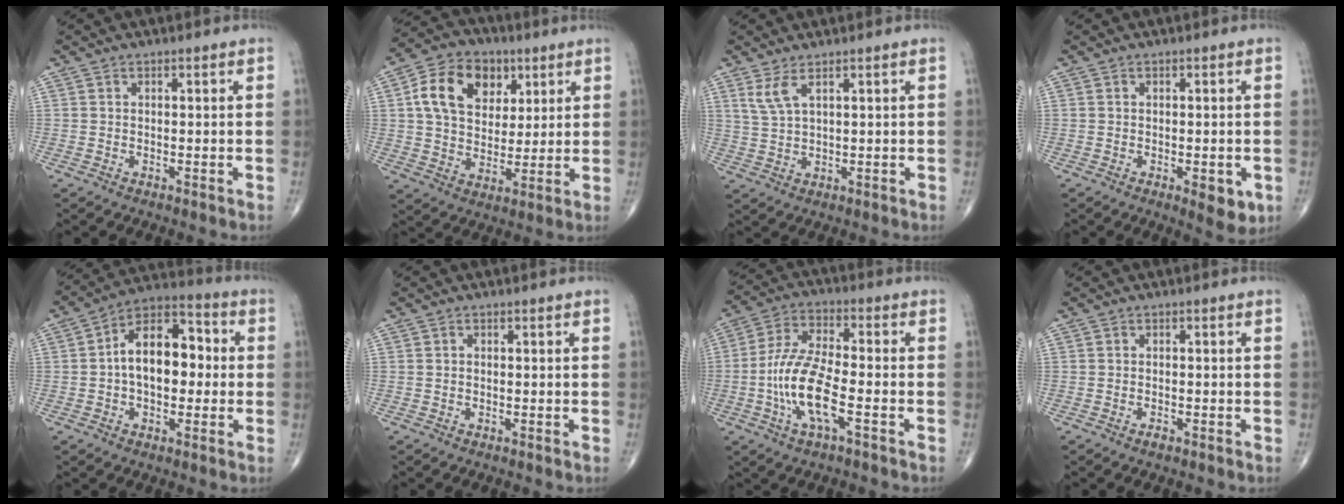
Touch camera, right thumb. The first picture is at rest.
{"total": 14.5, "force": [4.9, 10.6, 8.7], "torque": [-0.125, -0.002, 0.081]}
{"total": 3.7, "force": [2.2, 1.0, 2.8], "torque": [-0.067, -0.009, 0.055]}
{"total": 4.9, "force": [-1.5, 2.0, 4.2], "torque": [-0.041, -0.008, -0.014]}
{"total": 13.9, "force": [0.3, 8.4, 11.1], "torque": [-0.151, 0.038, -0.008]}
{"total": 0.0}
{"total": 12.3, "force": [-3.6, 3.9, 11.1], "torque": [-0.238, 0.023, -0.071]}
{"total": 1.0, "force": [-0.7, 0.4, 0.7], "torque": [-0.013, 0.001, -0.012]}